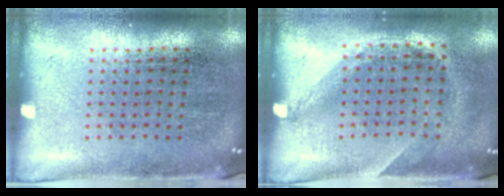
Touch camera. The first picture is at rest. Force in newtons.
{"total": 1.4, "press": 1.0, "slide": 1.0}